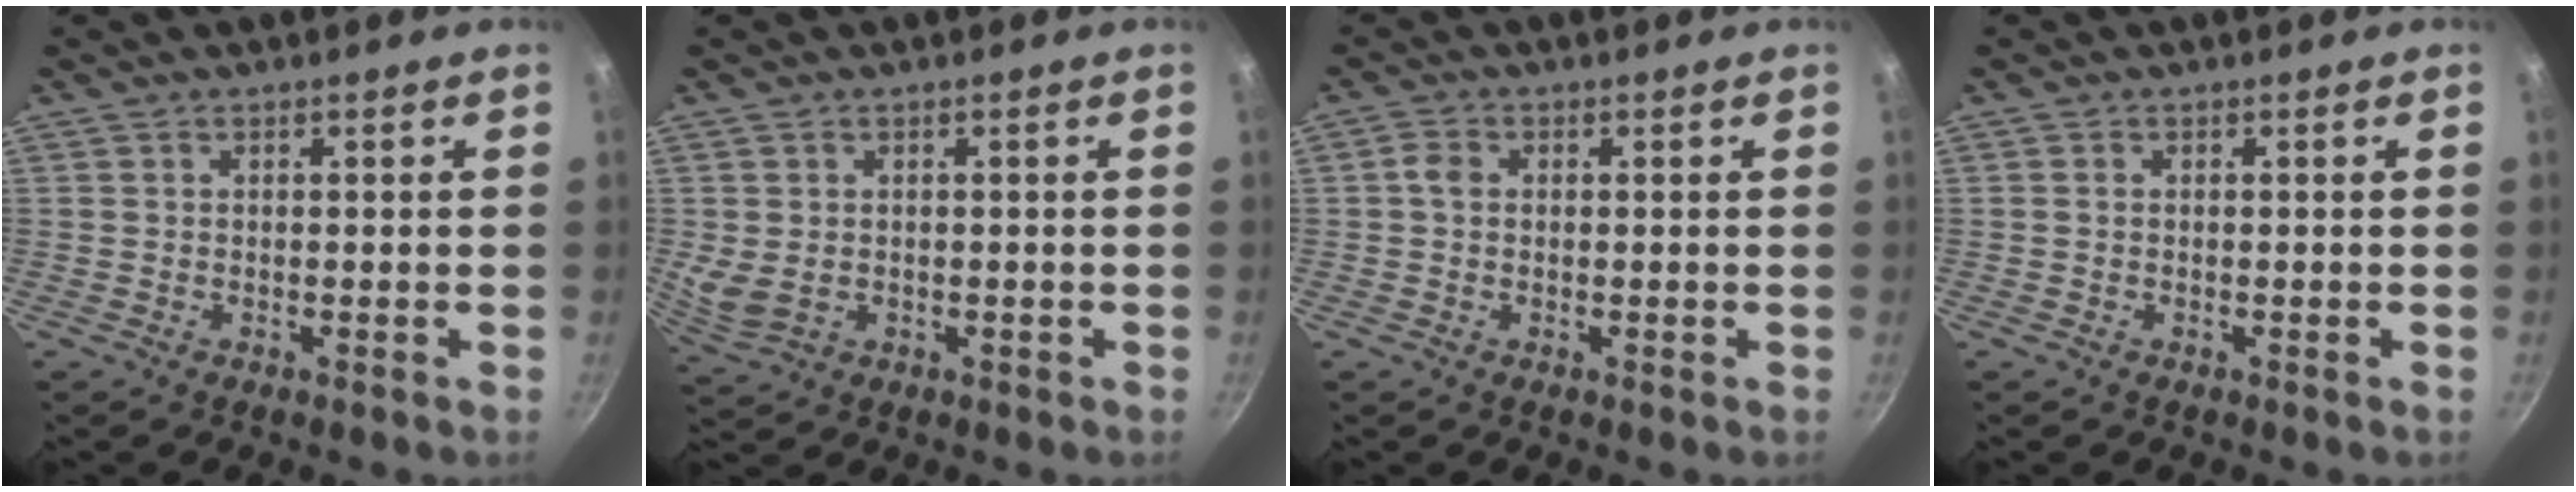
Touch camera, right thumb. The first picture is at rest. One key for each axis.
{"total": 4.2, "fx": 0.0, "fy": 3.2, "fz": 2.8, "tx": -0.056, "ty": -0.009, "tz": 0.013}
{"total": 2.2, "fx": 0.2, "fy": 1.8, "fz": 1.3, "tx": -0.019, "ty": 0.006, "tz": 0.000}
{"total": 0.5, "fx": 0.1, "fy": 0.4, "fz": 0.4, "tx": -0.007, "ty": 0.003, "tz": 0.000}